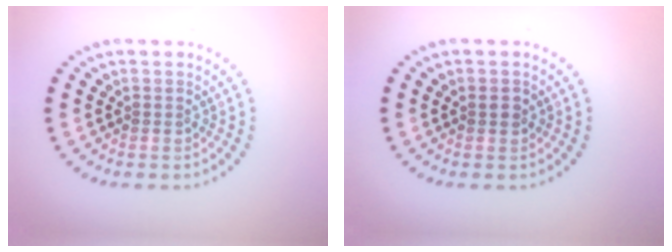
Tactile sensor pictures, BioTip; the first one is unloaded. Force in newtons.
{"total": 0.9, "press": 0.8, "slide": 0.3}